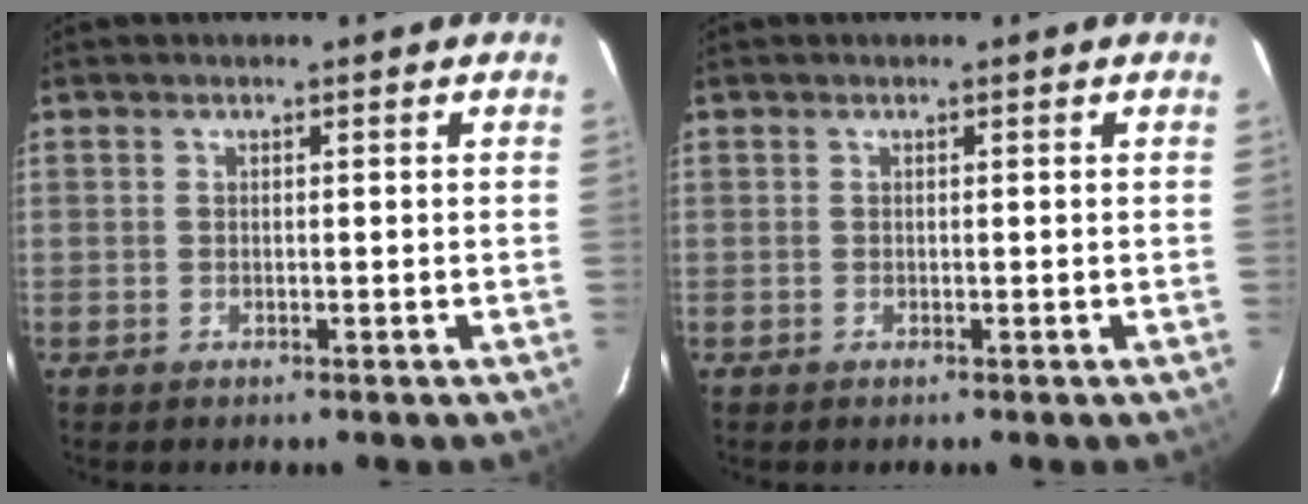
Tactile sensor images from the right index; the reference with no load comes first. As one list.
[{"total": 0.0}]